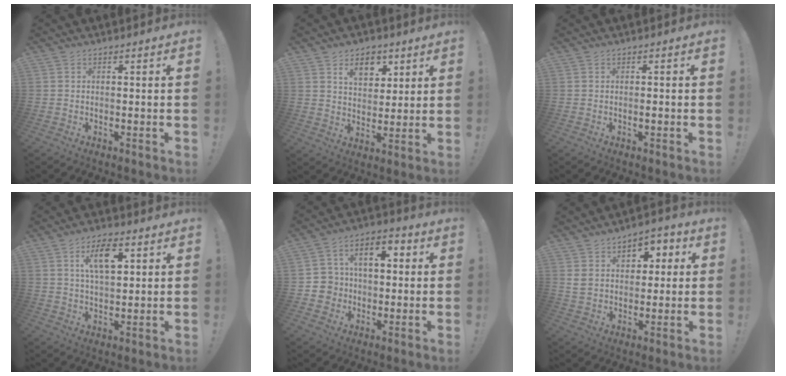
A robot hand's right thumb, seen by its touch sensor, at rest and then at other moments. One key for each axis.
{"total": 9.9, "fx": 5.7, "fy": 6.8, "fz": 4.4, "tx": -0.058, "ty": -0.026, "tz": 0.107}
{"total": 0.6, "fx": -0.1, "fy": 0.2, "fz": 0.6, "tx": -0.001, "ty": -0.002, "tz": -0.004}
{"total": 10.1, "fx": 4.0, "fy": 4.9, "fz": 7.9, "tx": -0.120, "ty": 0.000, "tz": 0.067}
{"total": 9.7, "fx": 0.4, "fy": 8.5, "fz": 4.7, "tx": -0.069, "ty": 0.006, "tz": 0.010}
{"total": 9.2, "fx": 3.4, "fy": 7.0, "fz": 4.9, "tx": -0.065, "ty": -0.014, "tz": 0.062}